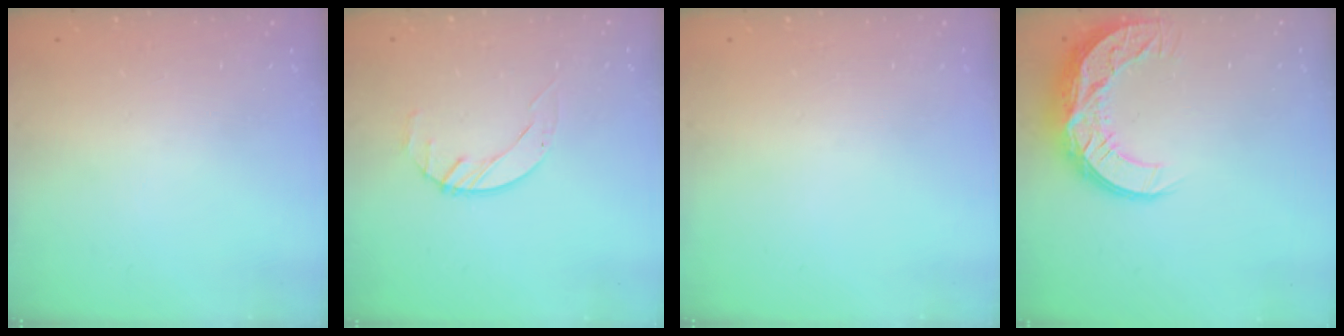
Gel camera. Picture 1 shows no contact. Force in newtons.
{"total": 2.1, "press": 2.0, "slide": 0.3}
{"total": 0.0}
{"total": 12.6, "press": 12.6, "slide": 0.7}